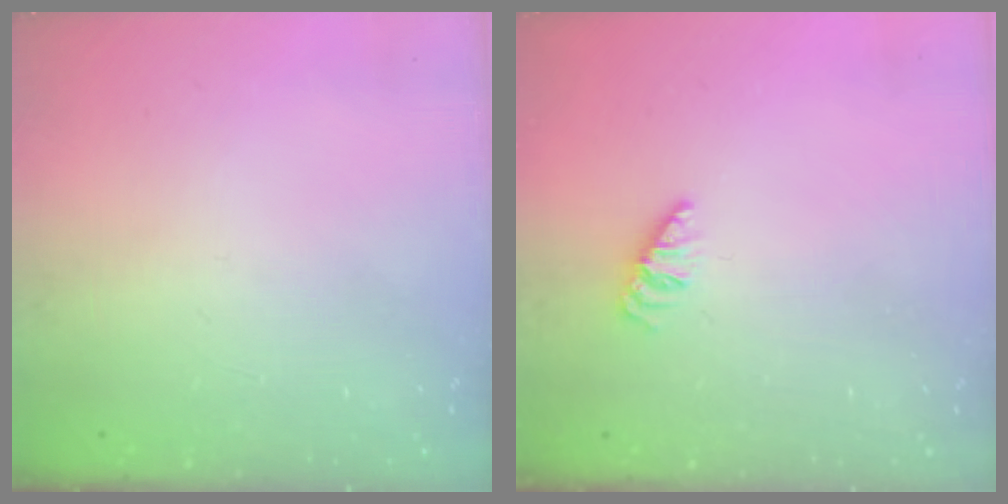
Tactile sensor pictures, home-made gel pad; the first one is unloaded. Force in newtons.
{"total": 0.0}